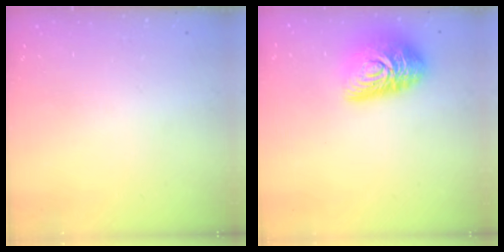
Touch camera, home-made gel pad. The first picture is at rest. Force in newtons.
{"total": 15.0, "press": 15.0, "slide": 1.0}